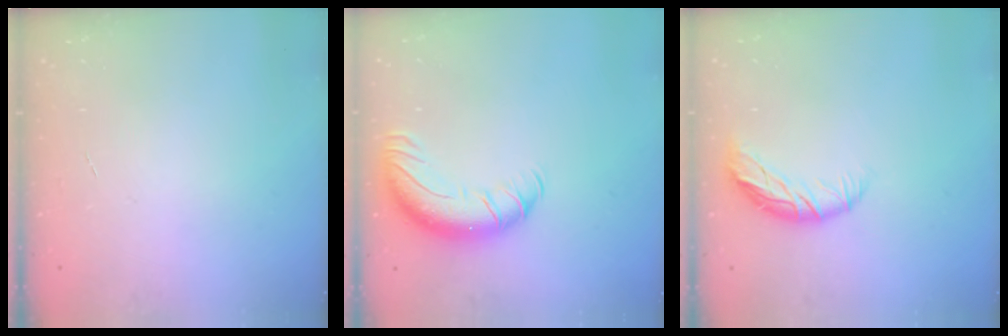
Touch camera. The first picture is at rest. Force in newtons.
{"total": 12.3, "press": 11.9, "slide": 3.1}
{"total": 9.1, "press": 8.8, "slide": 2.0}